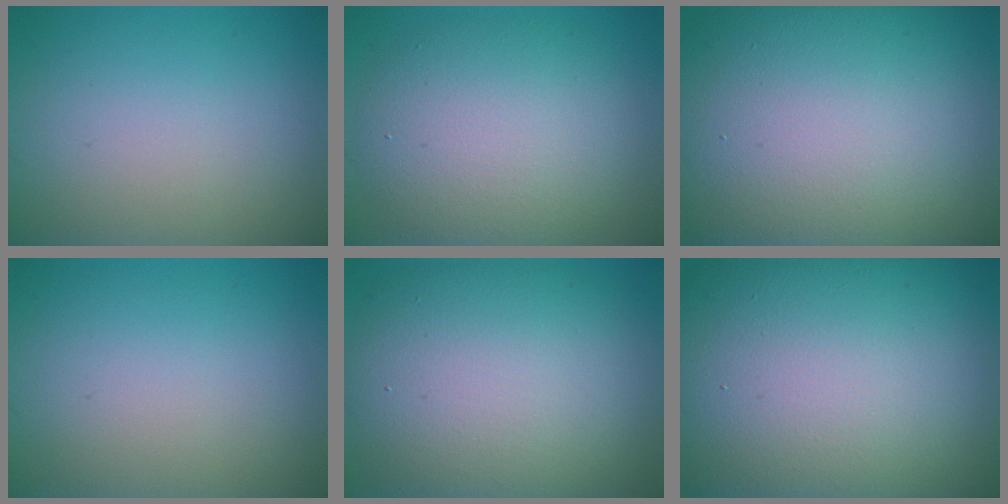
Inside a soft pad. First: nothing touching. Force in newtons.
{"total": 8.2, "press": 8.2, "slide": 0.3}
{"total": 19.3, "press": 19.3, "slide": 0.3}
{"total": 0.0}
{"total": 12.2, "press": 12.2, "slide": 0.3}
{"total": 22.1, "press": 22.1, "slide": 1.2}